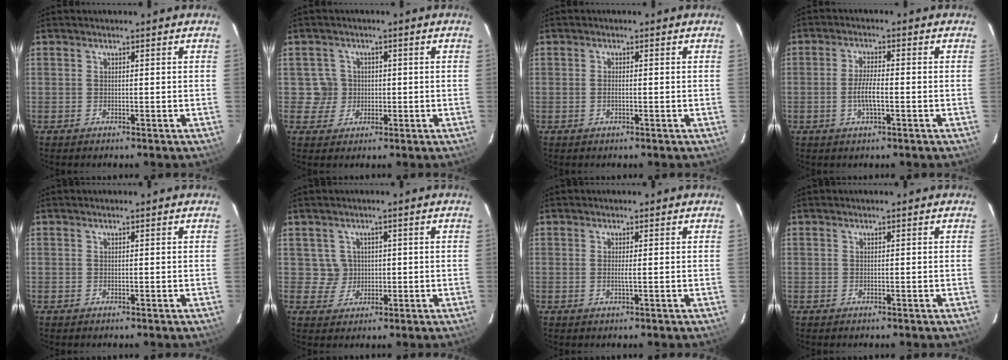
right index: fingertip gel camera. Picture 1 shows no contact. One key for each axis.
{"total": 4.1, "fx": 0.0, "fy": 4.1, "fz": 0.1, "tx": 0.005, "ty": 0.018, "tz": 0.004}
{"total": 1.2, "fx": -0.2, "fy": 0.4, "fz": 1.1, "tx": -0.023, "ty": 0.001, "tz": -0.006}
{"total": 4.7, "fx": -1.2, "fy": 1.0, "fz": 4.4, "tx": -0.088, "ty": 0.000, "tz": -0.024}
{"total": 0.0}
{"total": 3.6, "fx": 0.5, "fy": 3.6, "fz": 0.0, "tx": 0.003, "ty": 0.014, "tz": 0.013}
{"total": 1.2, "fx": -0.1, "fy": -0.2, "fz": 1.2, "tx": -0.024, "ty": -0.003, "tz": -0.002}
{"total": 0.0}